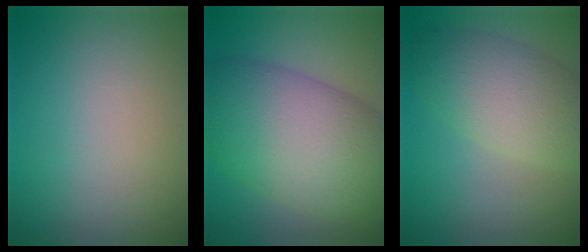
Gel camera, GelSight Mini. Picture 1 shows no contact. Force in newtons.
{"total": 11.9, "press": 11.8, "slide": 0.3}
{"total": 6.1, "press": 6.0, "slide": 0.3}